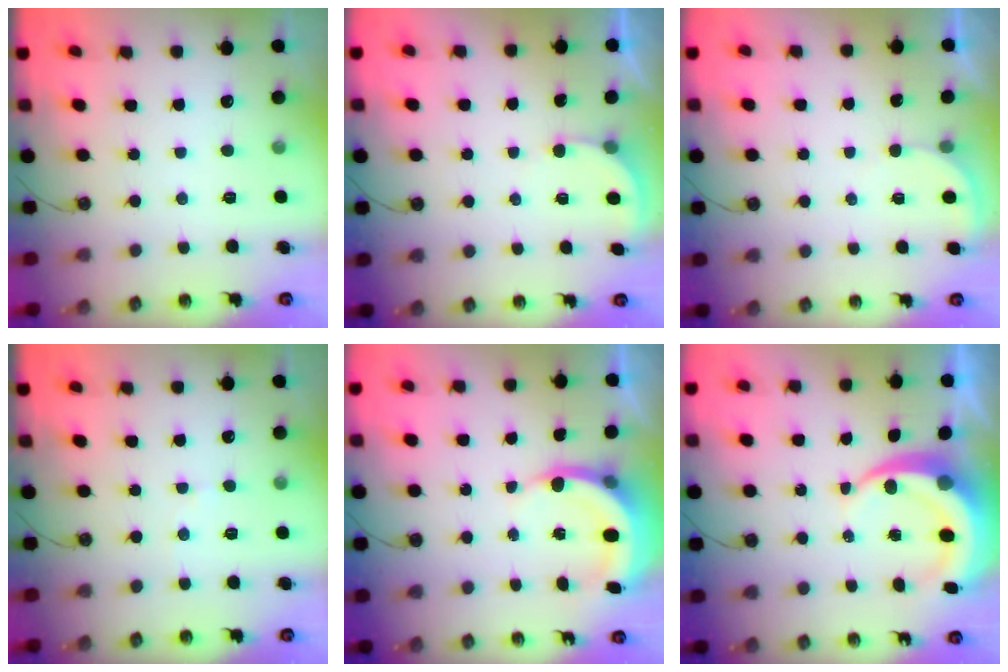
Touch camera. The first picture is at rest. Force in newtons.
{"total": 2.7, "press": 2.7, "slide": 0.2}
{"total": 1.6, "press": 1.6, "slide": 0.1}
{"total": 5.0, "press": 5.0, "slide": 0.6}
{"total": 5.9, "press": 5.8, "slide": 0.7}
{"total": 9.1, "press": 9.1, "slide": 1.1}